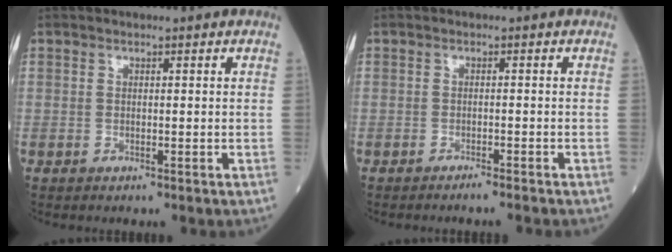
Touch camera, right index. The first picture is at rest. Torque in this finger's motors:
{"motor_torque": [0.19, 0.06, -0.04, -0.01]}